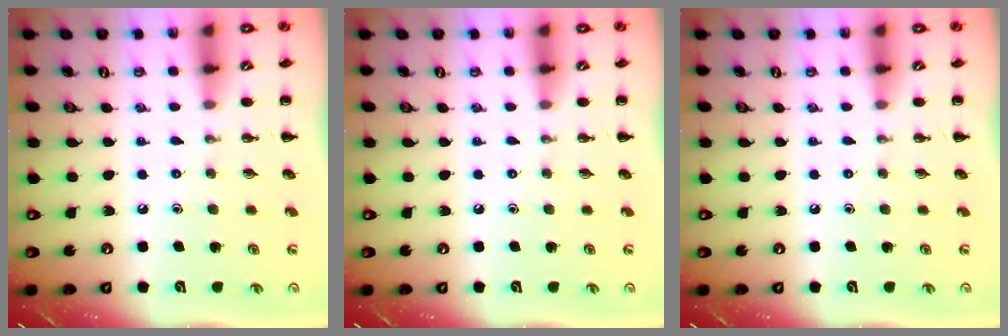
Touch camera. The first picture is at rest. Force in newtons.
{"total": 0.0}
{"total": 0.0}